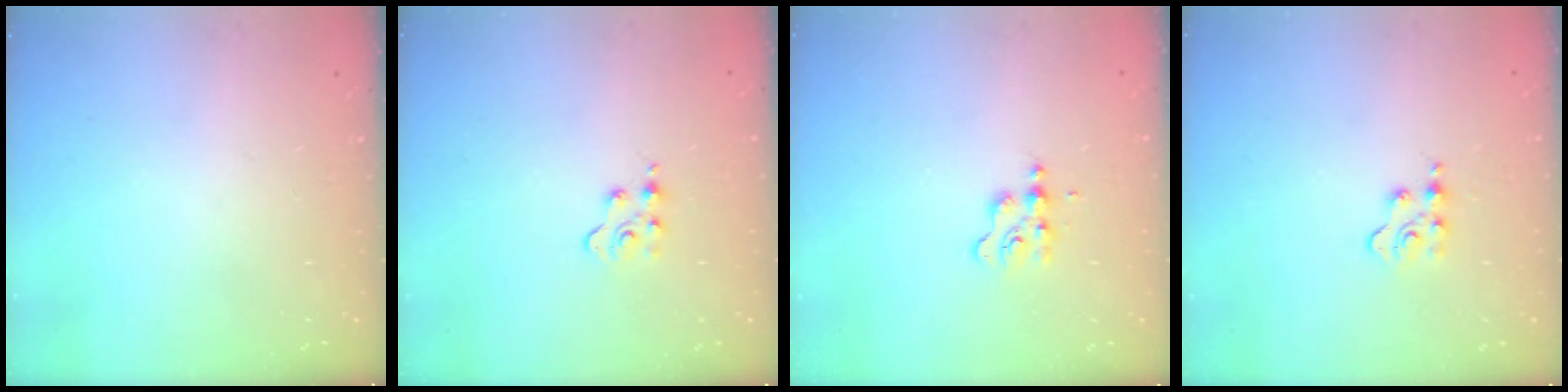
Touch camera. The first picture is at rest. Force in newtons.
{"total": 3.0, "press": 3.0, "slide": 0.3}
{"total": 2.7, "press": 2.6, "slide": 0.4}
{"total": 3.7, "press": 3.6, "slide": 0.5}